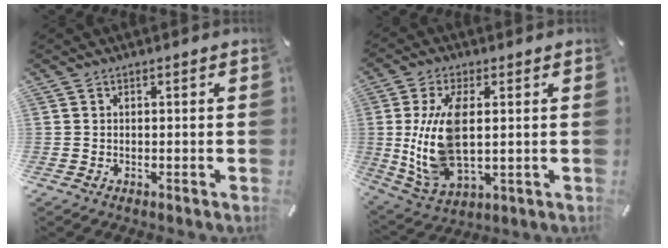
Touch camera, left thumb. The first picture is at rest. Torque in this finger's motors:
{"motor_torque": [0.58, 0.82, 2.08, -0.10, 0.34]}